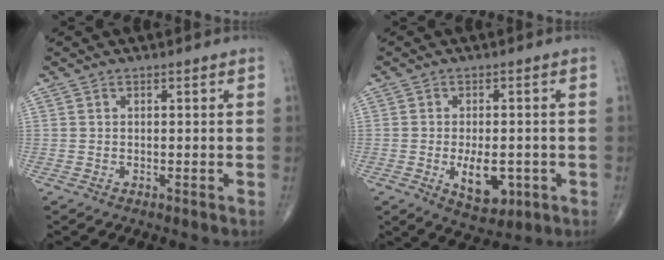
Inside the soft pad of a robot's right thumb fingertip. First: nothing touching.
{"total": 7.7, "force": [-2.0, 4.1, 6.3], "torque": [-0.083, -0.004, -0.019]}